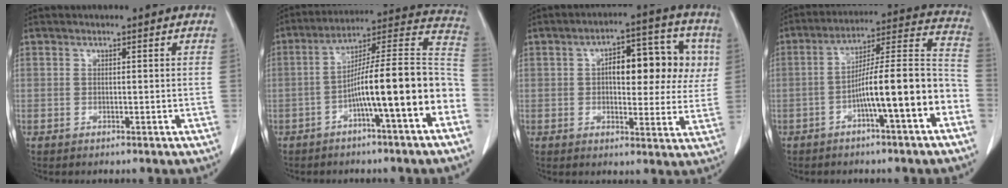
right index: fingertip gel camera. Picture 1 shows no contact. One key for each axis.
{"total": 16.1, "fx": -5.3, "fy": 0.7, "fz": 15.2, "tx": -0.224, "ty": 0.033, "tz": -0.086}
{"total": 12.7, "fx": 2.7, "fy": 5.5, "fz": 11.1, "tx": -0.139, "ty": 0.037, "tz": 0.038}
{"total": 14.0, "fx": -5.1, "fy": 0.8, "fz": 13.1, "tx": -0.199, "ty": 0.031, "tz": -0.080}